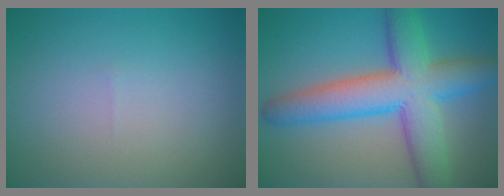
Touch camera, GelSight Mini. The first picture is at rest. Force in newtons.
{"total": 9.5, "press": 9.5, "slide": 0.2}